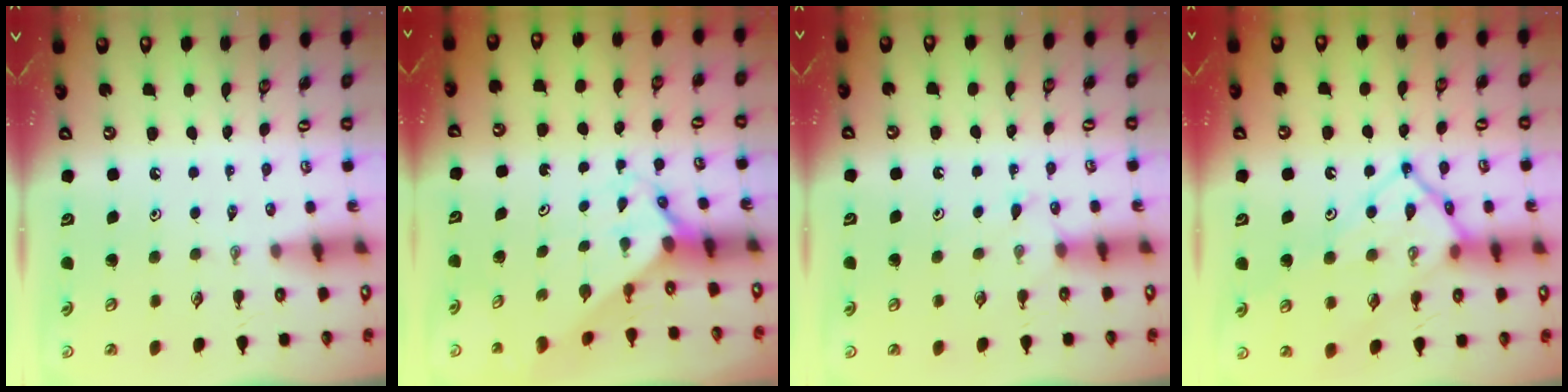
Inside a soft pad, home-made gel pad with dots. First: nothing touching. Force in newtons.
{"total": 1.7, "press": 1.7, "slide": 0.1}
{"total": 4.9, "press": 4.9, "slide": 0.6}
{"total": 14.5, "press": 14.4, "slide": 1.2}